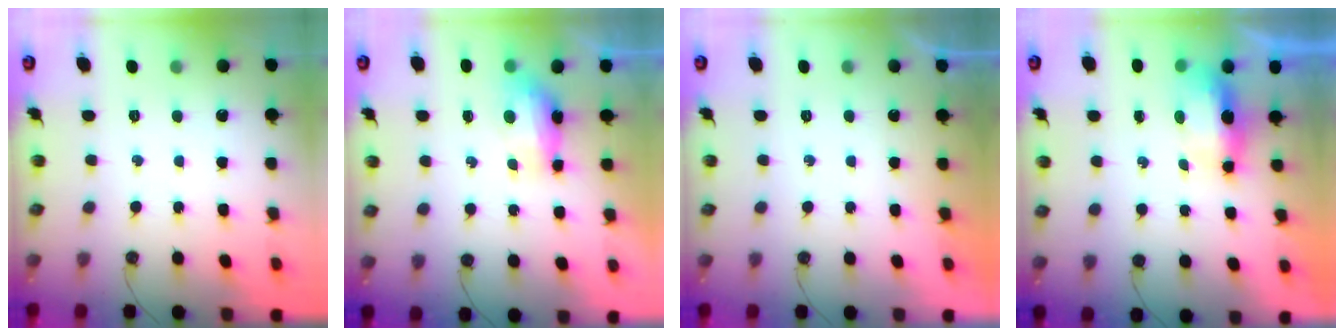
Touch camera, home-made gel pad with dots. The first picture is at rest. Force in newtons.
{"total": 7.8, "press": 7.7, "slide": 0.7}
{"total": 0.0}
{"total": 6.3, "press": 6.3, "slide": 0.5}